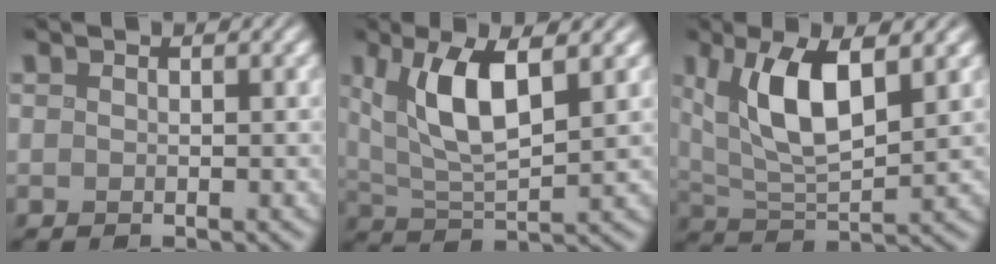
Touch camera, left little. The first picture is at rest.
{"total": 6.5, "force": [2.2, 2.2, 5.7], "torque": [-0.113, 0.001, 0.046]}
{"total": 7.2, "force": [2.4, 2.7, 6.3], "torque": [-0.124, 0.001, 0.048]}